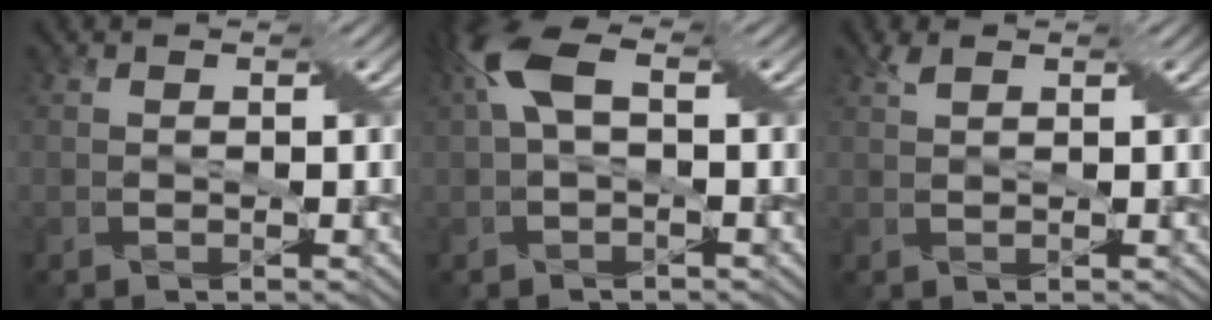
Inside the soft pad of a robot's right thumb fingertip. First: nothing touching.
{"total": 6.3, "force": [1.3, 2.8, 5.5], "torque": [-0.126, 0.020, 0.015]}
{"total": 1.3, "force": [0.9, 0.3, 0.9], "torque": [-0.023, 0.006, 0.017]}